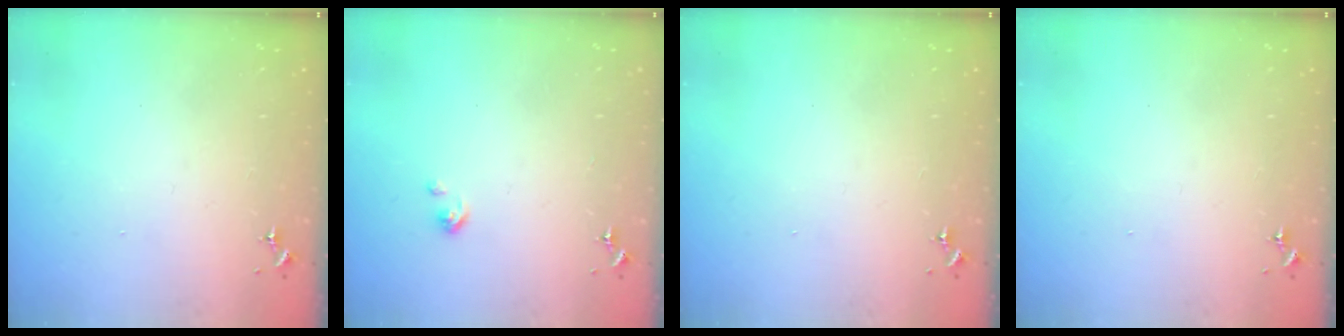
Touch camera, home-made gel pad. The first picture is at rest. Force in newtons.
{"total": 3.0, "press": 3.0, "slide": 0.3}
{"total": 0.0}
{"total": 0.0}